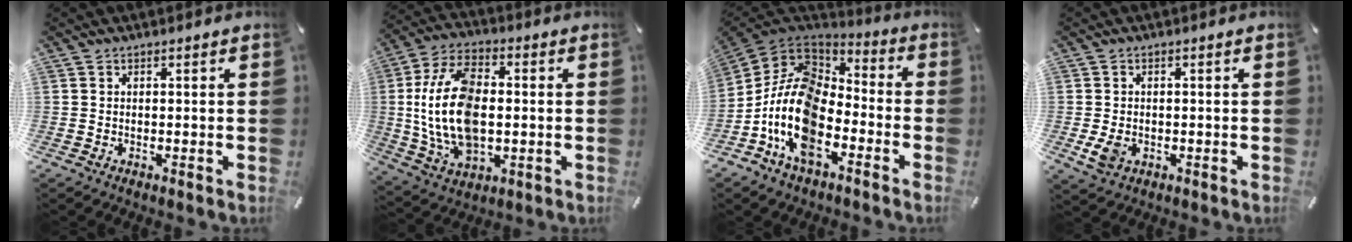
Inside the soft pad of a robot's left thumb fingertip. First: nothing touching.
{"total": 17.5, "force": [0.1, 11.0, 13.6], "torque": [-0.300, -0.002, -0.001]}
{"total": 17.2, "force": [-8.5, 10.6, 10.6], "torque": [-0.233, 0.036, -0.157]}
{"total": 3.7, "force": [-0.8, 2.6, 2.5], "torque": [-0.064, -0.003, -0.016]}